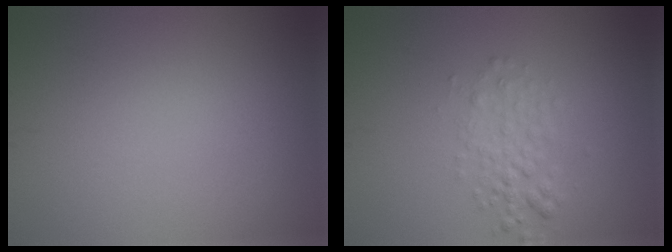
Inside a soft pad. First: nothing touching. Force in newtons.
{"total": 2.2, "press": 2.2, "slide": 0.1}